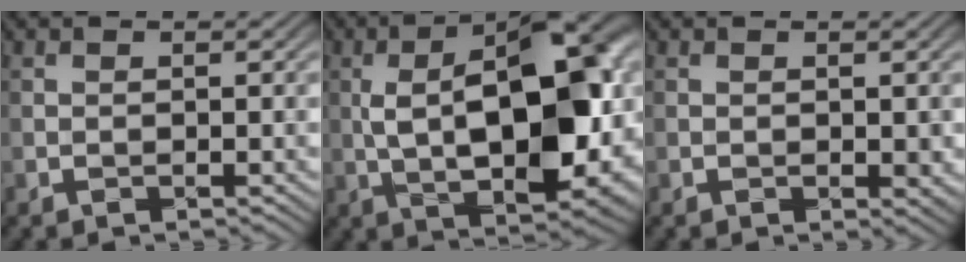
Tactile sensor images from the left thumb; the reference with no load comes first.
{"total": 15.7, "force": [1.1, 6.7, 14.1], "torque": [-0.221, 0.002, 0.023]}
{"total": 1.5, "force": [-0.2, 0.9, 1.2], "torque": [-0.014, -0.005, 0.000]}